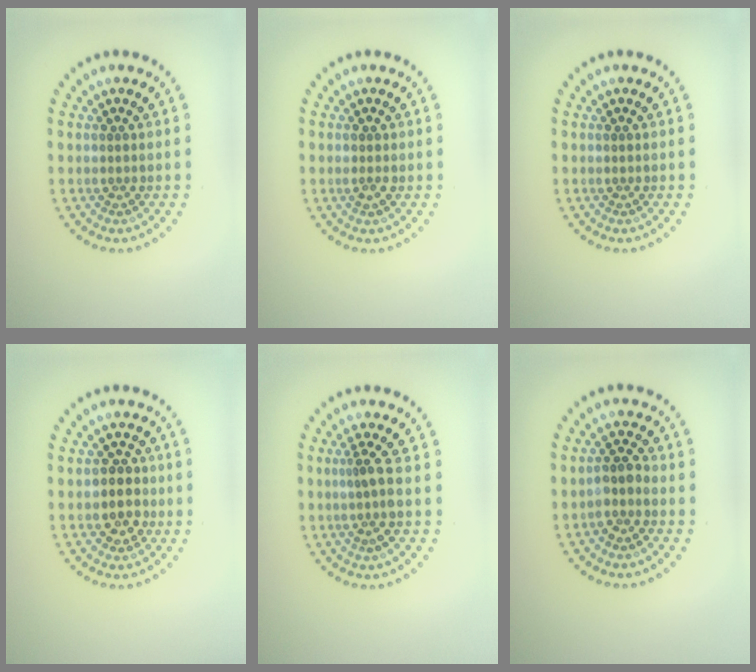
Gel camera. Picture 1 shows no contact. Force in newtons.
{"total": 0.8, "press": 0.8, "slide": 0.1}
{"total": 0.0}
{"total": 2.6, "press": 2.4, "slide": 1.0}
{"total": 2.1, "press": 1.5, "slide": 1.4}
{"total": 1.9, "press": 1.6, "slide": 1.0}